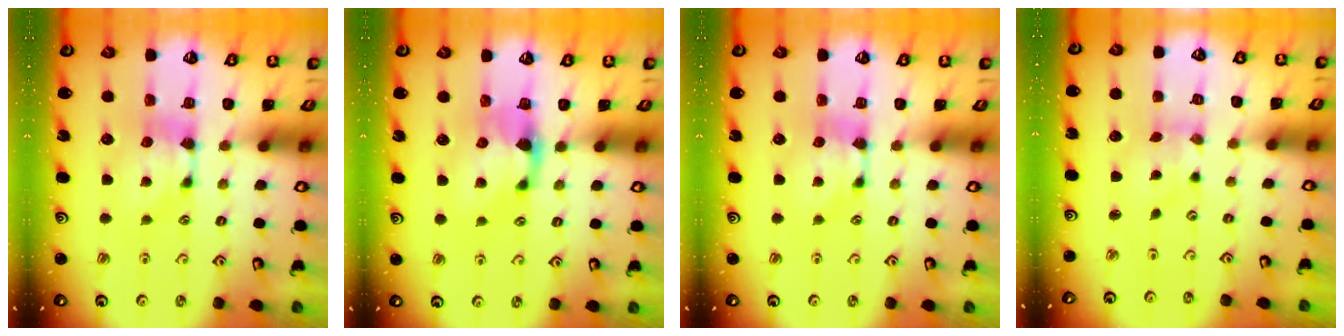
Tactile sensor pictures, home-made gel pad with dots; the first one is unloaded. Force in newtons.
{"total": 1.6, "press": 1.2, "slide": 1.1}
{"total": 0.0}
{"total": 1.9, "press": 1.6, "slide": 0.9}